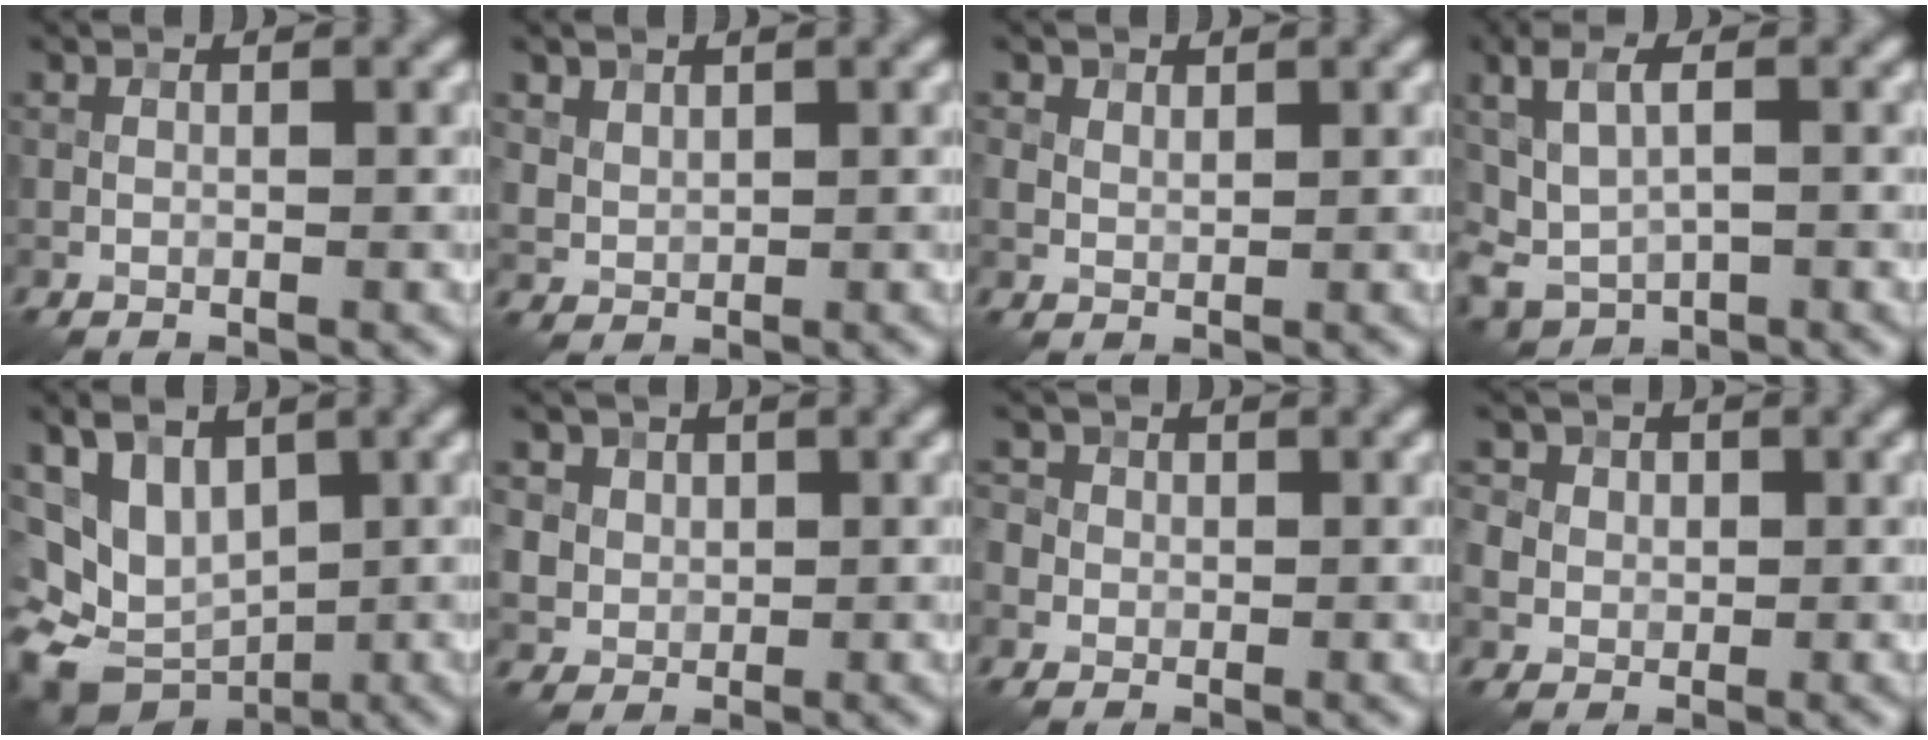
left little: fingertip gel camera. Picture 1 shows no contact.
{"total": 1.6, "force": [1.1, 1.1, 0.4], "torque": [-0.009, -0.007, 0.031]}
{"total": 1.3, "force": [0.9, 0.9, 0.4], "torque": [-0.008, 0.000, 0.017]}
{"total": 5.0, "force": [0.9, 3.1, 3.8], "torque": [-0.084, 0.001, 0.019]}
{"total": 10.2, "force": [-0.9, 8.6, 5.4], "torque": [-0.101, -0.006, -0.017]}
{"total": 4.9, "force": [2.1, 4.1, 1.7], "torque": [-0.039, 0.007, 0.033]}
{"total": 4.1, "force": [0.7, 3.8, 1.4], "torque": [-0.015, 0.031, -0.013]}
{"total": 5.4, "force": [1.3, 4.8, 2.0], "torque": [-0.044, 0.025, 0.006]}